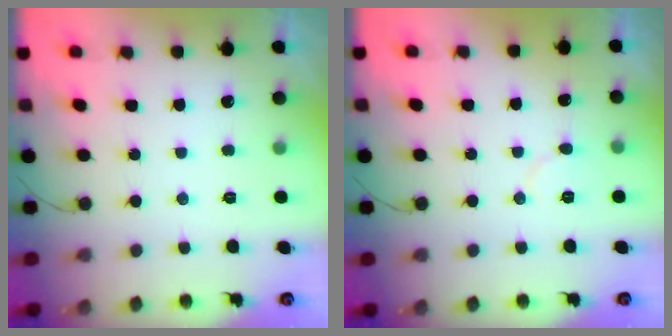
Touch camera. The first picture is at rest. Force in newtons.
{"total": 3.8, "press": 3.7, "slide": 0.4}